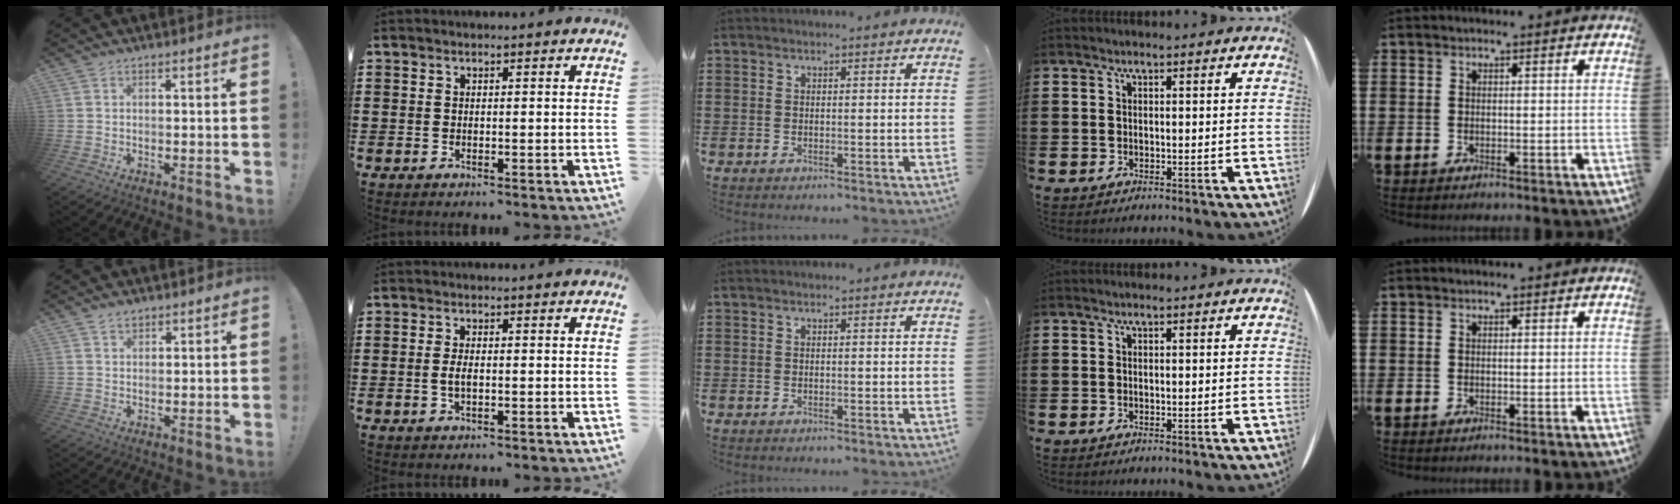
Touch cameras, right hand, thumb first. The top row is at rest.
{"thumb": {"total": 2.2, "force": [1.6, 1.2, 0.7], "torque": [-0.002, -0.009, 0.028]}, "index": {"total": 2.1, "force": [-0.2, 0.7, 2.0], "torque": [-0.045, -0.003, -0.006]}}